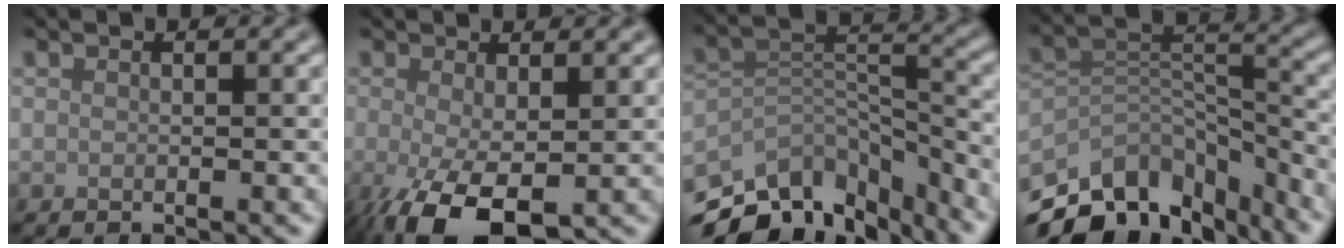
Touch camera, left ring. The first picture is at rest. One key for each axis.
{"total": 6.2, "fx": -2.1, "fy": 2.6, "fz": 5.3, "tx": -0.113, "ty": -0.017, "tz": -0.035}
{"total": 10.0, "fx": -7.9, "fy": 4.6, "fz": 4.1, "tx": -0.080, "ty": 0.004, "tz": -0.131}
{"total": 11.1, "fx": -8.5, "fy": 5.4, "fz": 4.7, "tx": -0.094, "ty": 0.005, "tz": -0.139}